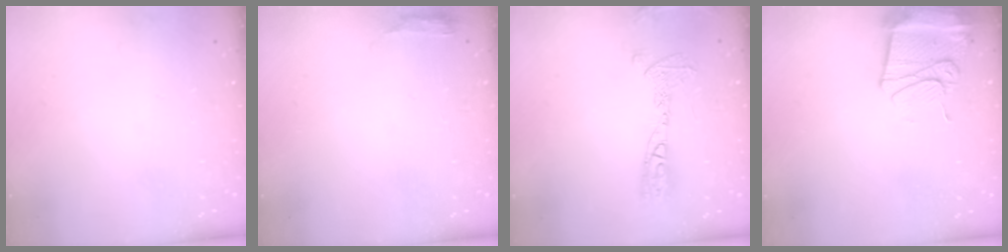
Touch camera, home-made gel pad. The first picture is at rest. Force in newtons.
{"total": 5.1, "press": 5.0, "slide": 0.9}
{"total": 14.6, "press": 12.8, "slide": 7.1}
{"total": 13.2, "press": 13.2, "slide": 1.4}